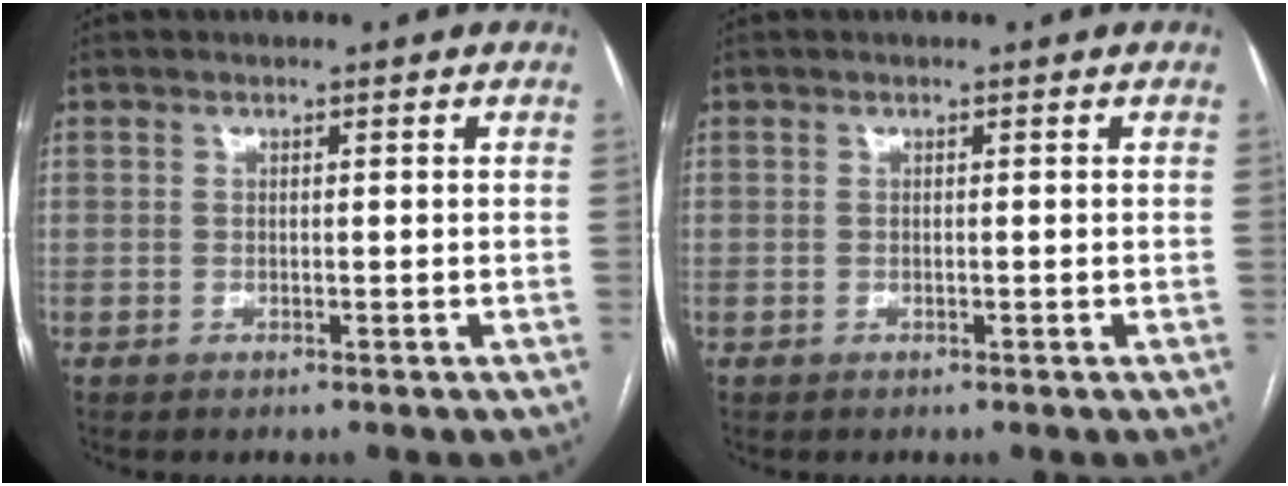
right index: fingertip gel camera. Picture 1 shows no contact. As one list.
[{"total": 0.0}]